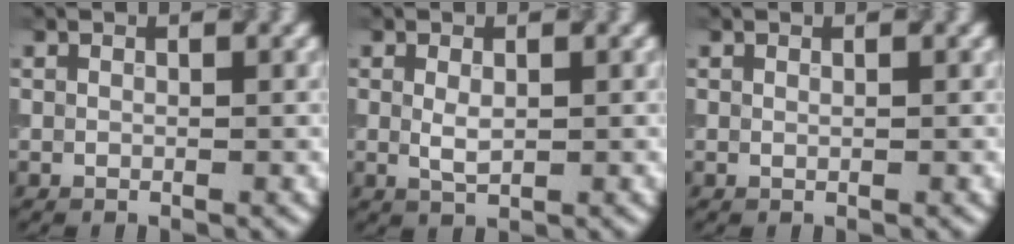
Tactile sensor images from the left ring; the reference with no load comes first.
{"total": 1.6, "force": [0.2, 0.8, 1.4], "torque": [-0.030, -0.002, 0.007]}
{"total": 0.0}